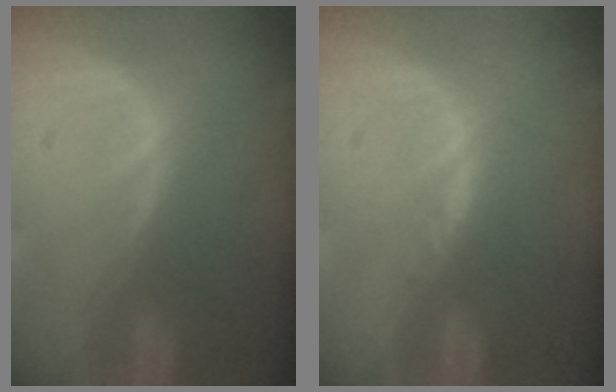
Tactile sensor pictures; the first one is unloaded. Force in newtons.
{"total": 0.8, "press": 0.8, "slide": 0.1}